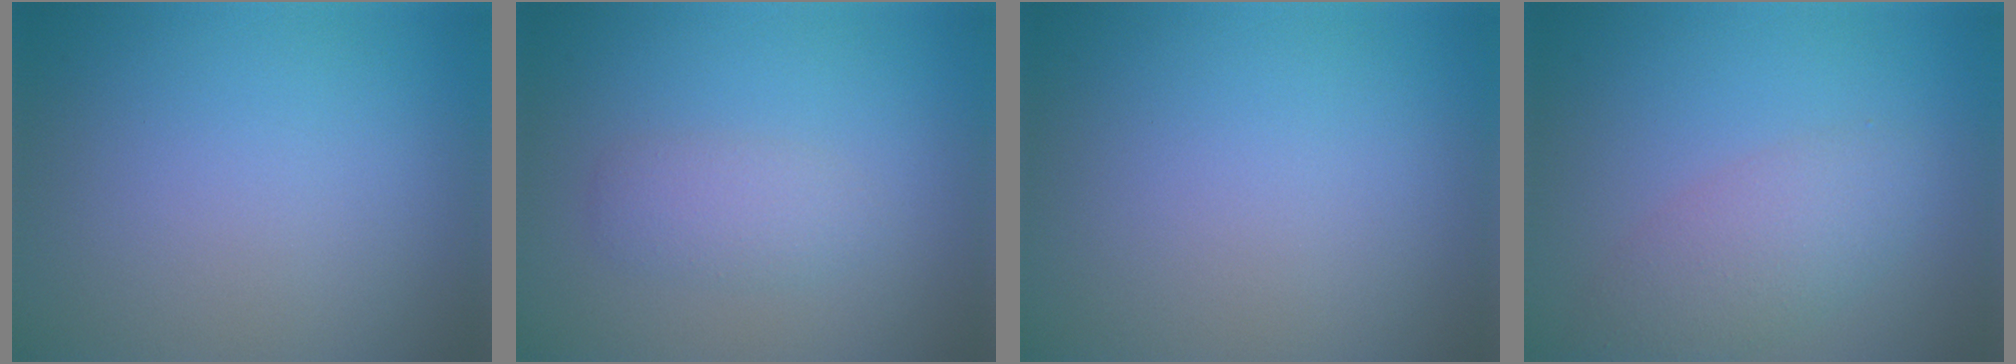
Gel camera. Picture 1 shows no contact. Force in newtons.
{"total": 2.0, "press": 2.0, "slide": 0.2}
{"total": 0.0}
{"total": 3.4, "press": 3.4, "slide": 0.1}